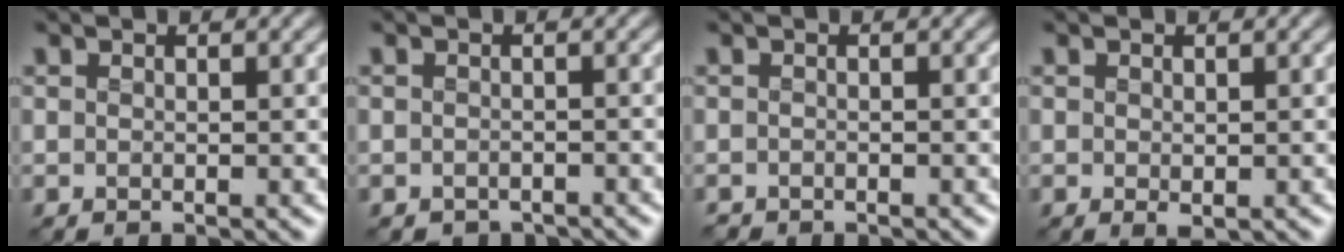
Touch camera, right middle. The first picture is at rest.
{"total": 1.5, "force": [-1.5, 0.4, -0.1], "torque": [0.002, -0.009, -0.022]}
{"total": 0.7, "force": [-0.7, 0.0, -0.2], "torque": [0.002, 0.000, -0.010]}
{"total": 0.6, "force": [-0.1, 0.3, 0.5], "torque": [-0.012, -0.002, 0.007]}